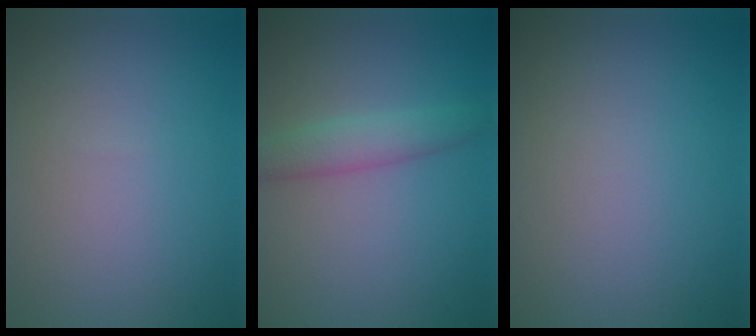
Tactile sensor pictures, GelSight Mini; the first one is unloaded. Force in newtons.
{"total": 2.7, "press": 2.7, "slide": 0.1}
{"total": 0.0}